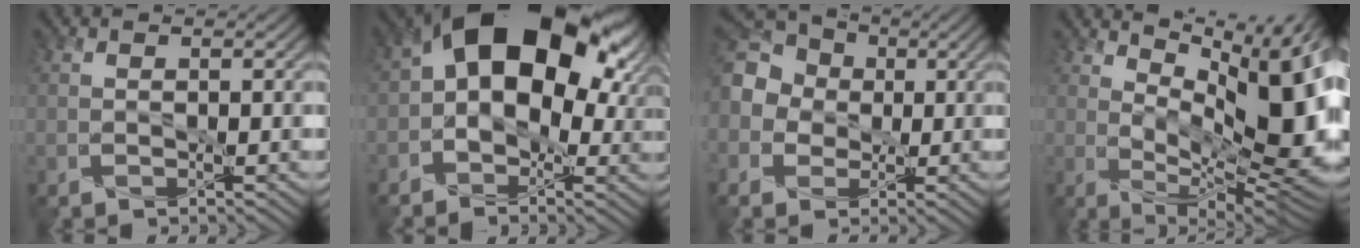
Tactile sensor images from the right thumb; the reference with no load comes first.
{"total": 15.7, "force": [2.5, 9.6, 12.2], "torque": [-0.192, 0.003, 0.034]}
{"total": 11.1, "force": [0.5, 9.9, 4.9], "torque": [-0.170, 0.025, -0.016]}
{"total": 14.9, "force": [5.0, 5.8, 12.8], "torque": [-0.191, 0.008, 0.090]}